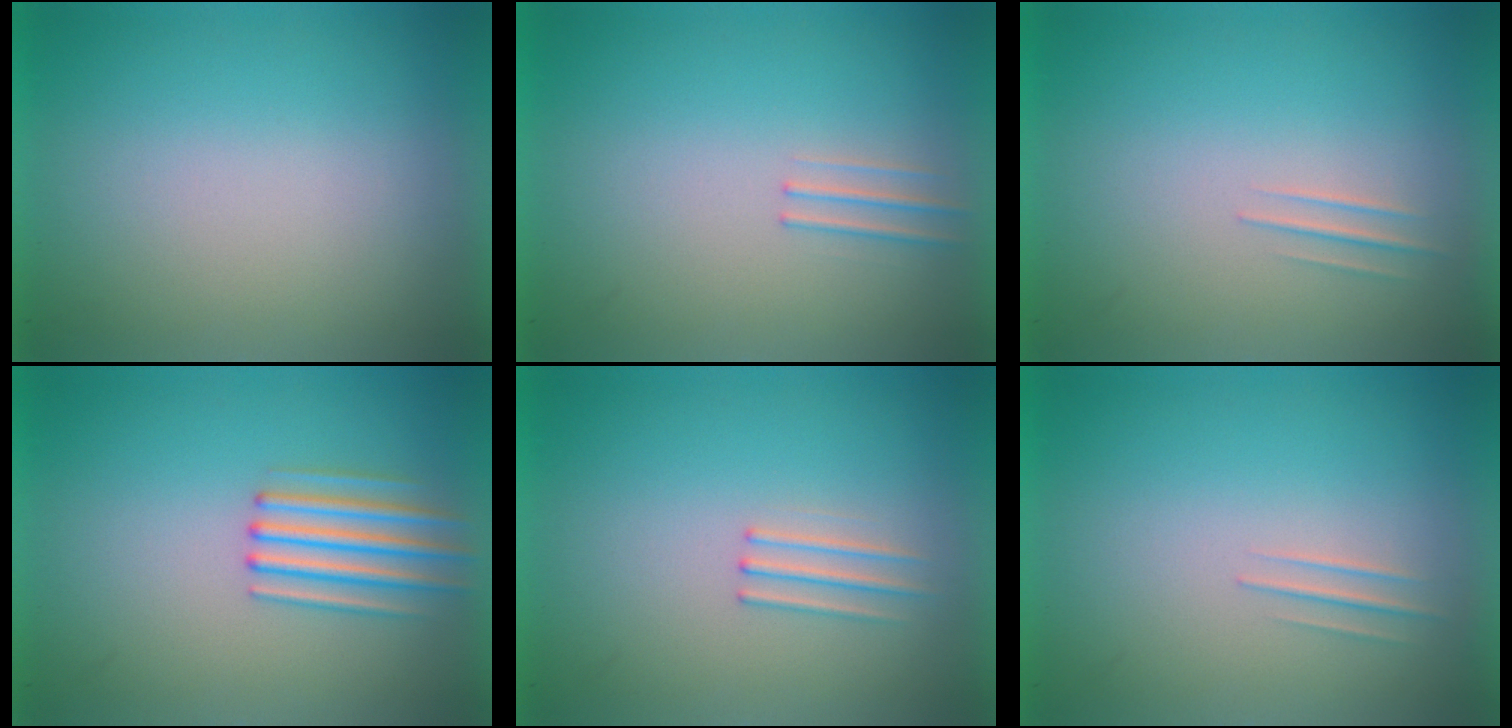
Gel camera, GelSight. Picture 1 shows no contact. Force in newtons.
{"total": 1.1}
{"total": 1.2}
{"total": 2.6}
{"total": 1.2}
{"total": 1.0}